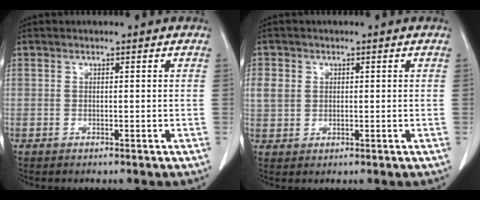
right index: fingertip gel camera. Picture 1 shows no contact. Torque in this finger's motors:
{"motor_torque": [0.31, 0.28, 0.20, 0.08]}